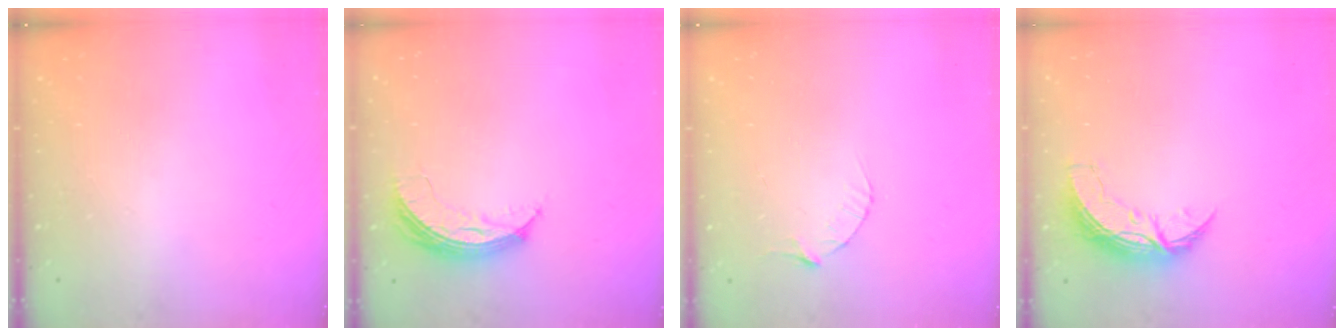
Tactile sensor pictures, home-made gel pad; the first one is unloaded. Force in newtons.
{"total": 8.2, "press": 8.2, "slide": 0.1}
{"total": 3.1, "press": 3.0, "slide": 0.4}
{"total": 7.5, "press": 7.5, "slide": 0.5}